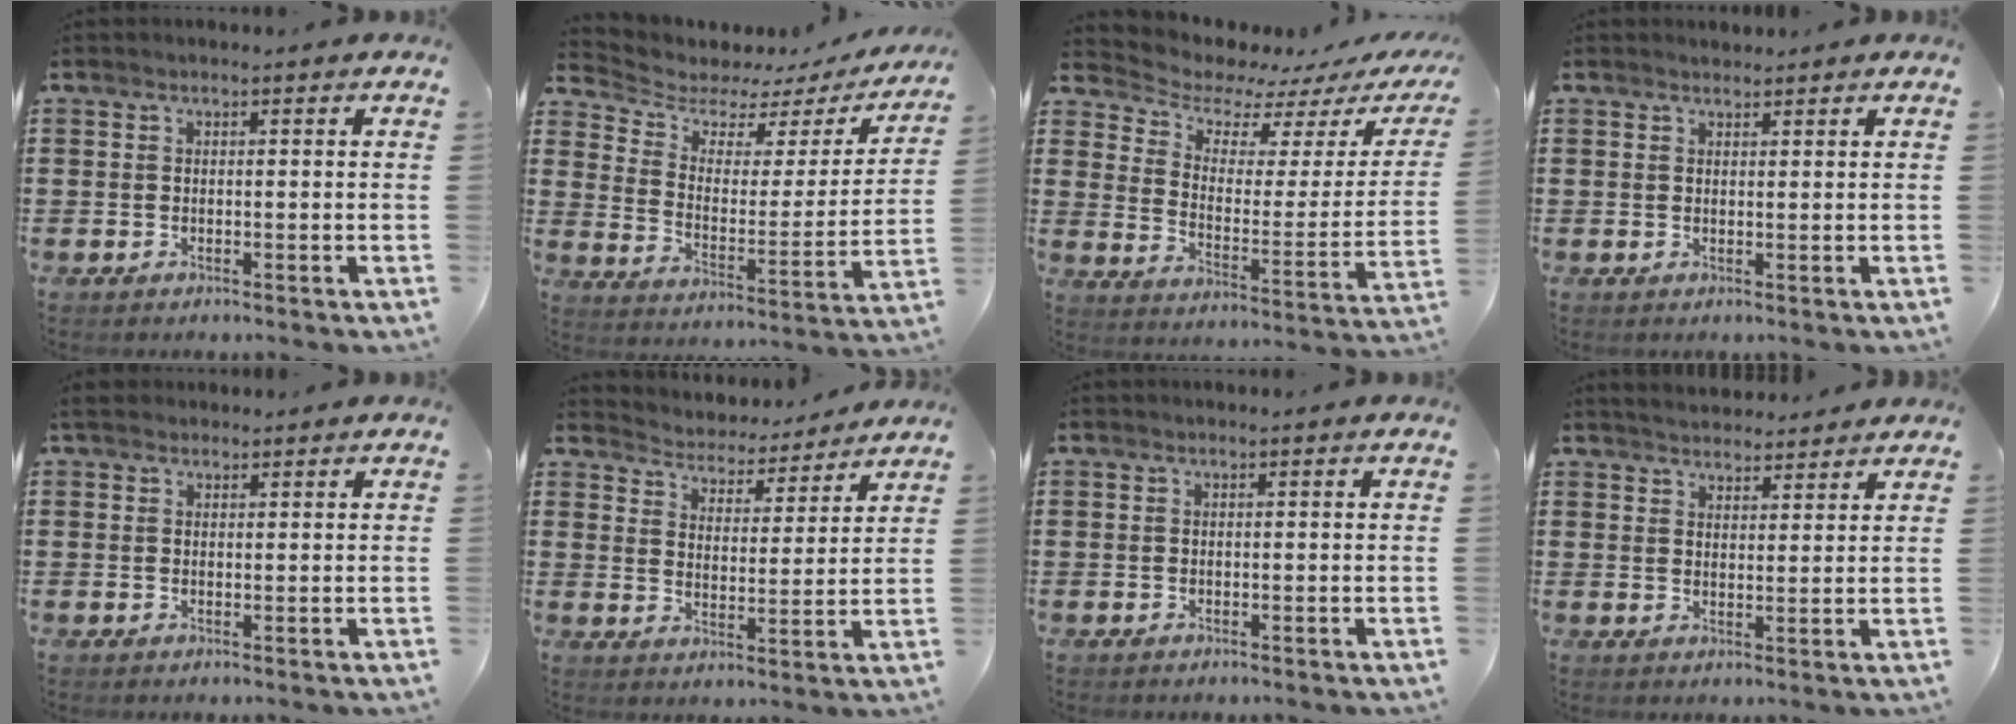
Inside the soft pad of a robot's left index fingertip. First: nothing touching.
{"total": 4.4, "force": [3.5, 2.2, 1.5], "torque": [-0.056, -0.024, 0.054]}
{"total": 5.6, "force": [5.1, 2.0, 1.1], "torque": [-0.050, -0.045, 0.086]}
{"total": 1.0, "force": [1.0, 0.2, 0.0], "torque": [-0.001, 0.000, 0.021]}
{"total": 1.7, "force": [1.4, 0.9, 0.5], "torque": [-0.014, 0.007, 0.027]}
{"total": 4.1, "force": [4.0, 0.3, -0.3], "torque": [-0.020, -0.035, 0.064]}
{"total": 0.0}
{"total": 3.1, "force": [3.1, 0.3, 0.1], "torque": [-0.011, -0.009, 0.057]}